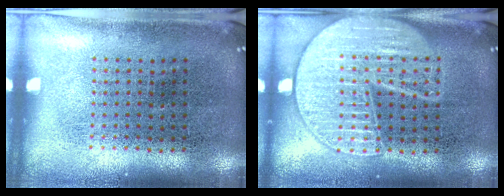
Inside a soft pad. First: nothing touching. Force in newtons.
{"total": 2.7, "press": 2.7, "slide": 0.2}